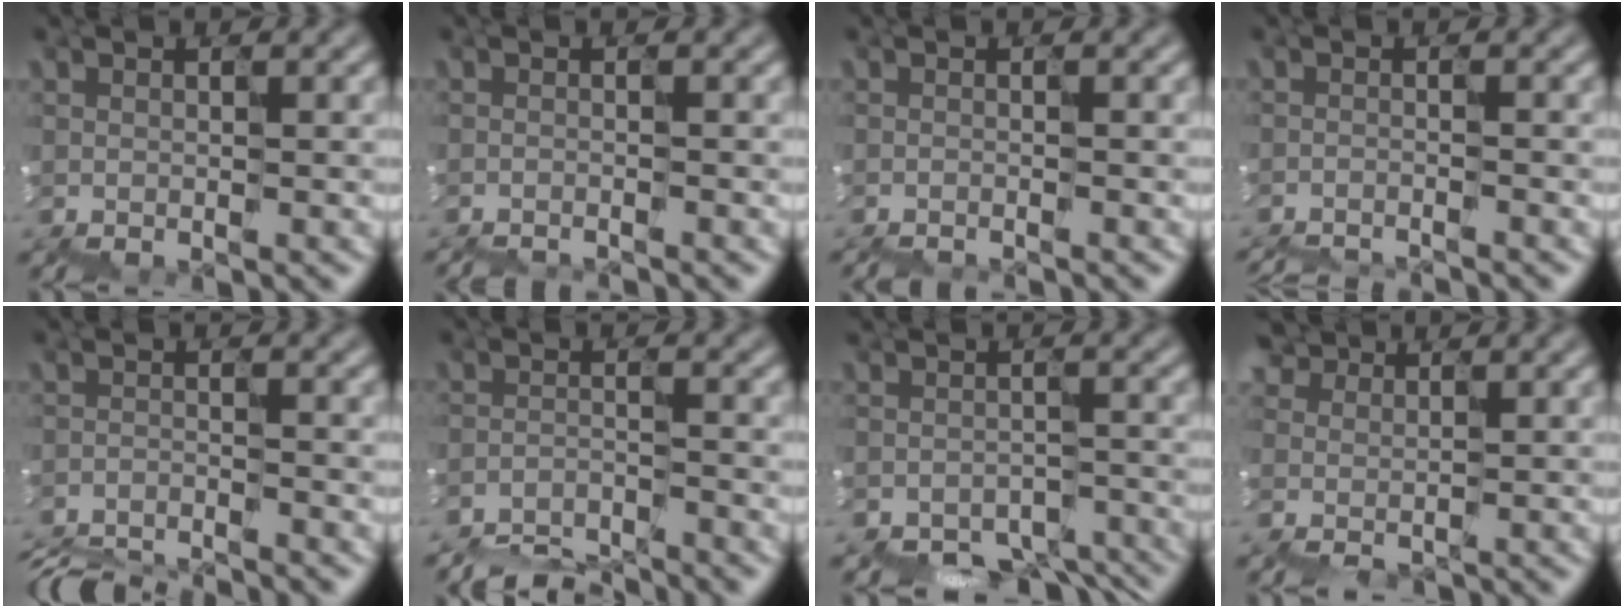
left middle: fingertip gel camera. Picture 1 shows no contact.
{"total": 2.2, "force": [-2.1, -0.2, 0.1], "torque": [0.009, -0.016, -0.027]}
{"total": 1.6, "force": [-1.6, -0.2, 0.1], "torque": [0.013, -0.012, -0.020]}
{"total": 3.8, "force": [-3.8, 0.0, 0.4], "torque": [0.004, -0.021, -0.051]}
{"total": 7.8, "force": [-7.7, 0.8, 1.0], "torque": [-0.014, -0.016, -0.105]}
{"total": 5.5, "force": [-5.5, -0.2, -0.8], "torque": [-0.002, -0.024, -0.097]}
{"total": 5.8, "force": [-5.1, 2.2, 1.4], "torque": [-0.037, -0.032, -0.057]}
{"total": 1.1, "force": [-0.1, 0.2, -1.1], "torque": [0.002, -0.019, -0.001]}